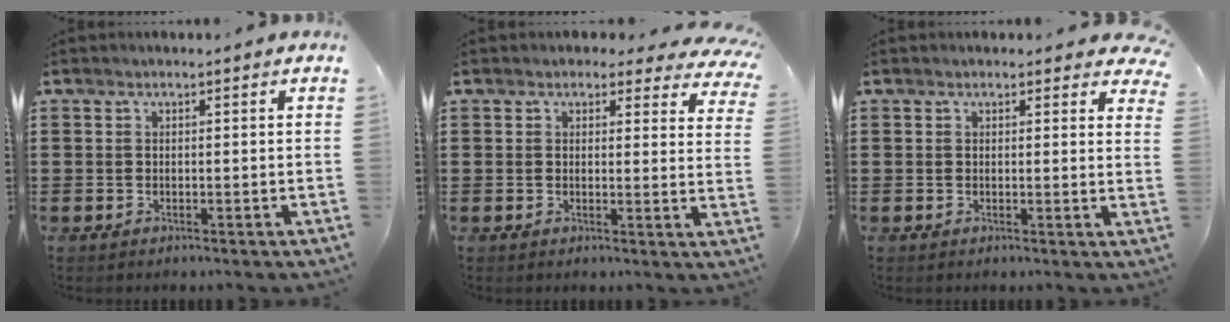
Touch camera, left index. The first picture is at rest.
{"total": 2.7, "force": [2.3, 1.0, 1.0], "torque": [-0.015, -0.009, 0.038]}
{"total": 1.7, "force": [1.5, 0.6, 0.5], "torque": [-0.005, 0.000, 0.028]}